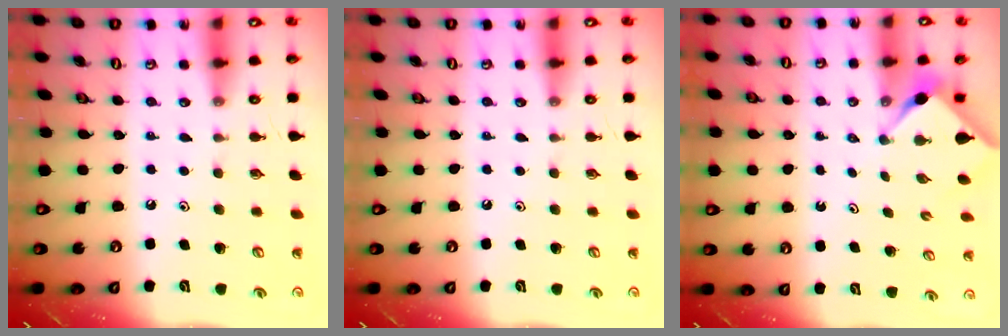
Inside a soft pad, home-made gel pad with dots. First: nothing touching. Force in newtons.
{"total": 0.0}
{"total": 3.1, "press": 3.1, "slide": 0.4}